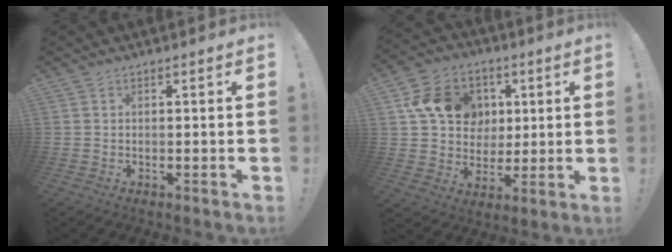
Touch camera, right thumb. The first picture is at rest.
{"total": 16.0, "force": [4.5, 13.5, 7.4], "torque": [-0.103, 0.003, 0.098]}